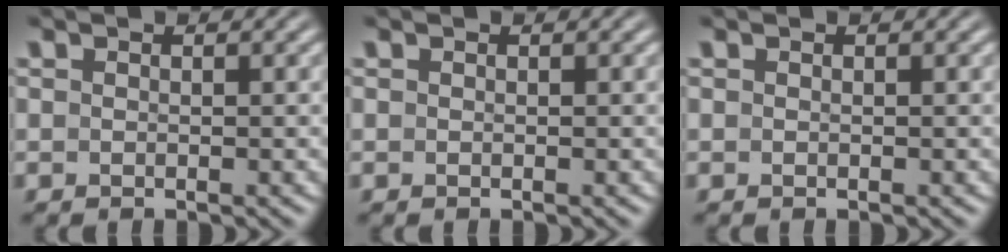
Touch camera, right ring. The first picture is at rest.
{"total": 0.0}
{"total": 0.0}